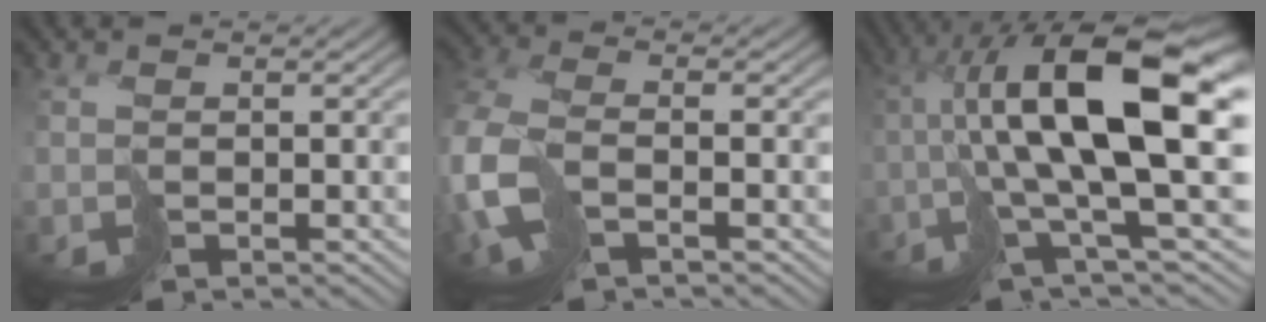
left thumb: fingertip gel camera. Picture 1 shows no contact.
{"total": 8.5, "force": [-2.2, 4.9, 6.7], "torque": [-0.212, -0.017, -0.048]}
{"total": 17.8, "force": [1.3, 5.4, 16.9], "torque": [-0.293, 0.011, 0.034]}